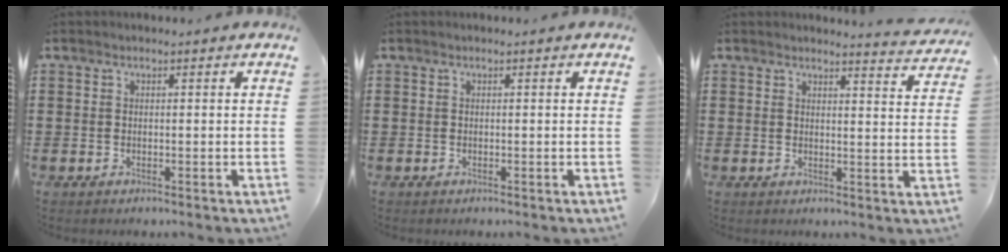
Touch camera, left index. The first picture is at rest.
{"total": 0.0}
{"total": 3.0, "force": [2.9, -0.2, 0.5], "torque": [-0.013, -0.015, 0.052]}